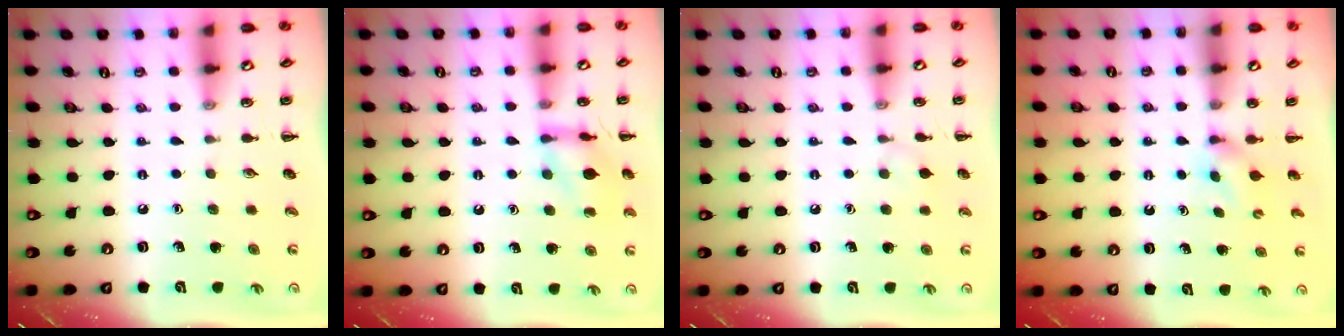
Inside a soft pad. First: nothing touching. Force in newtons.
{"total": 11.7, "press": 11.7, "slide": 0.4}
{"total": 4.4, "press": 4.1, "slide": 1.6}
{"total": 2.9, "press": 2.8, "slide": 0.9}